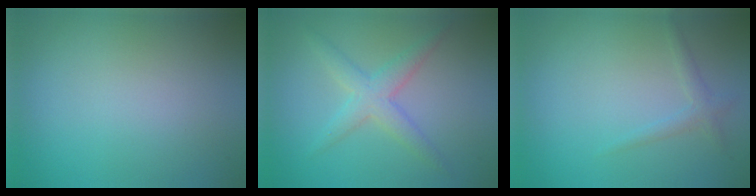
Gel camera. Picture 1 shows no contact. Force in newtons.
{"total": 3.0, "press": 3.0, "slide": 0.1}
{"total": 1.2, "press": 1.2, "slide": 0.0}